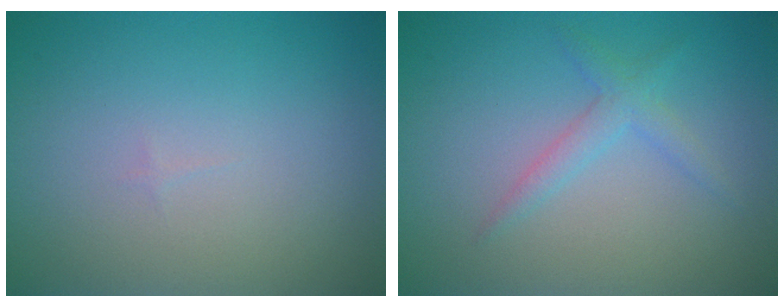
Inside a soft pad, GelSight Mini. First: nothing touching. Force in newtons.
{"total": 1.9, "press": 1.9, "slide": 0.0}